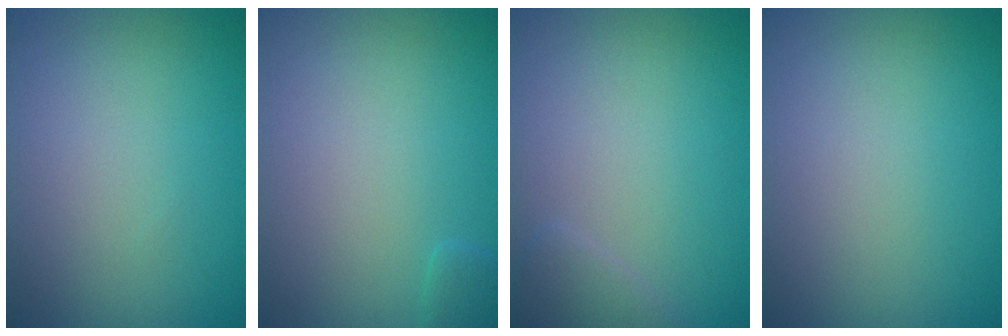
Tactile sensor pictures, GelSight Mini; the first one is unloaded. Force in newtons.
{"total": 0.9, "press": 0.9, "slide": 0.1}
{"total": 1.3, "press": 1.3, "slide": 0.2}
{"total": 0.0}